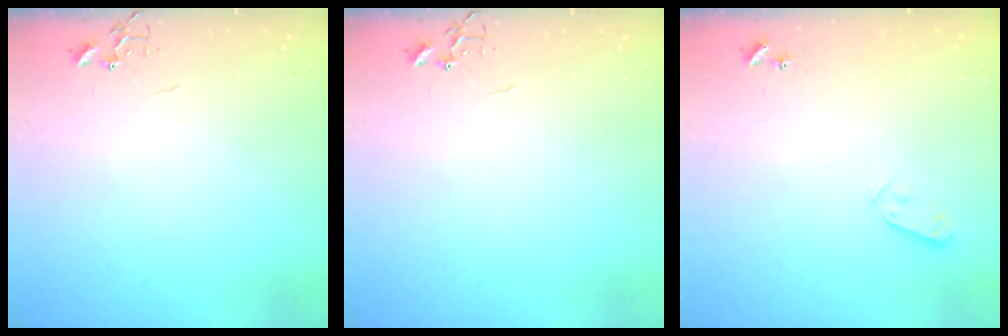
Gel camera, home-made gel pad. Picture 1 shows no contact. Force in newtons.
{"total": 0.0}
{"total": 3.9, "press": 3.8, "slide": 0.7}